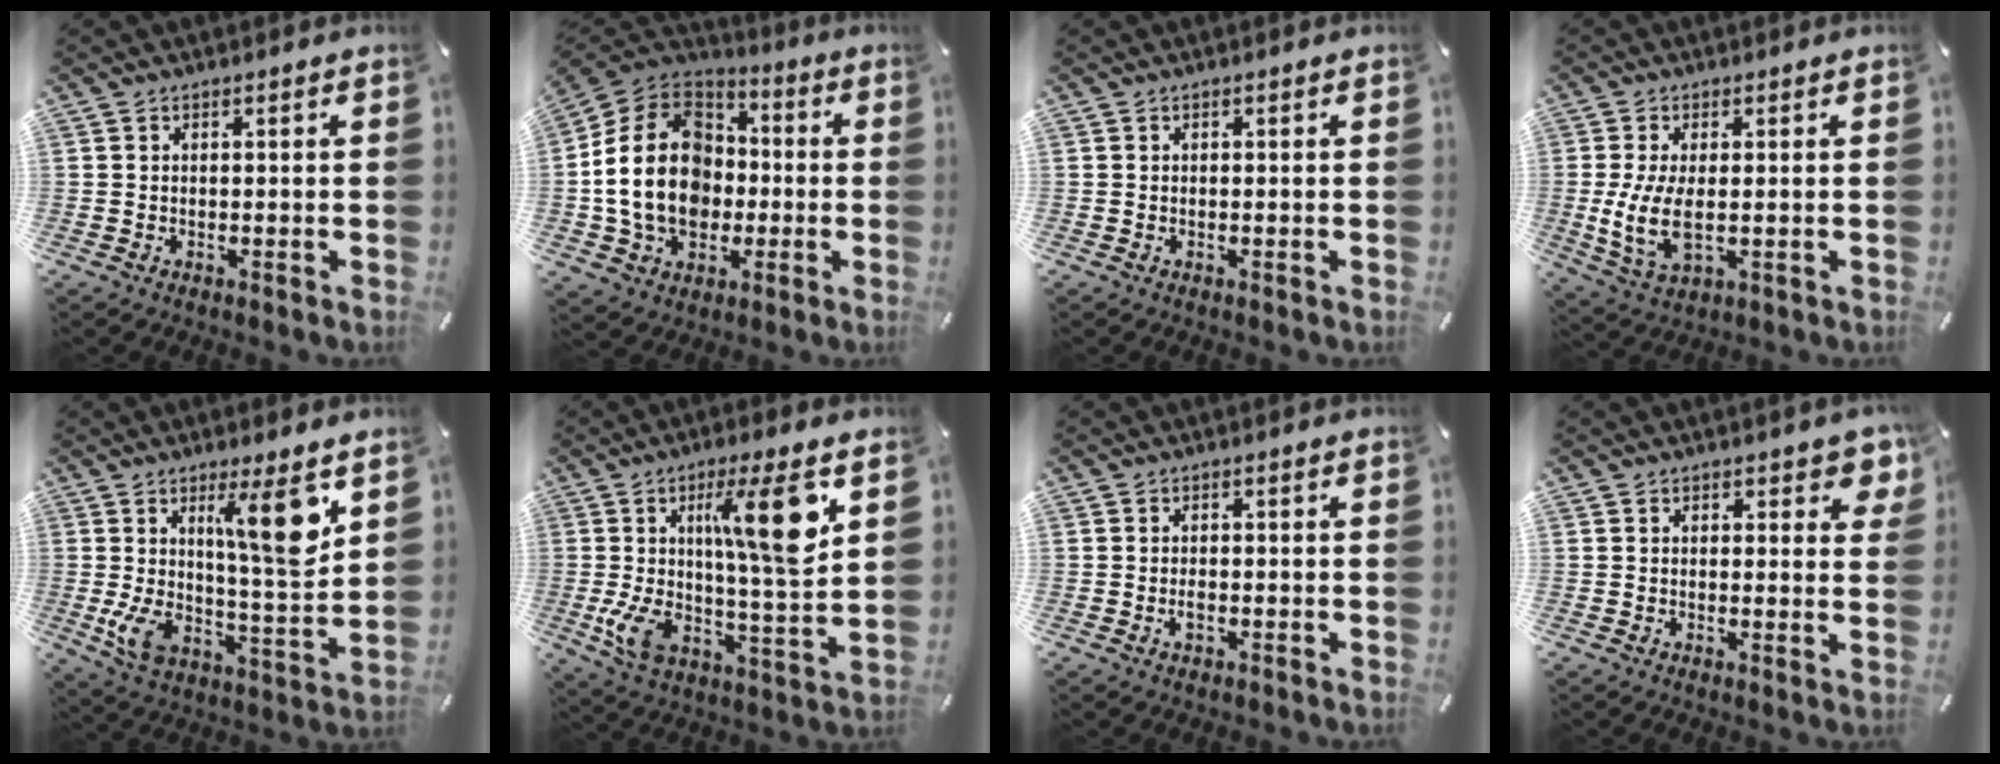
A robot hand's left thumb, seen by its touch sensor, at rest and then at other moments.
{"total": 18.8, "force": [-2.9, 14.9, 11.1], "torque": [-0.254, 0.021, -0.056]}
{"total": 0.0}
{"total": 8.4, "force": [-0.3, 3.9, 7.5], "torque": [-0.175, -0.017, -0.006]}
{"total": 17.3, "force": [6.6, 5.7, 14.9], "torque": [-0.228, -0.034, 0.102]}
{"total": 19.6, "force": [6.1, 5.7, 17.7], "torque": [-0.307, -0.022, 0.086]}
{"total": 1.6, "force": [-0.5, 0.8, 1.3], "torque": [-0.024, 0.000, -0.009]}
{"total": 3.9, "force": [2.3, 2.1, 2.3], "torque": [-0.022, -0.008, 0.035]}